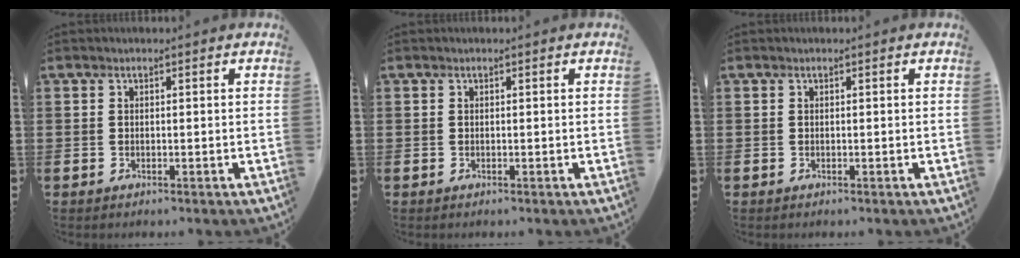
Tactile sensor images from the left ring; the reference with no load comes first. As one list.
[{"total": 0.0}, {"total": 0.0}]